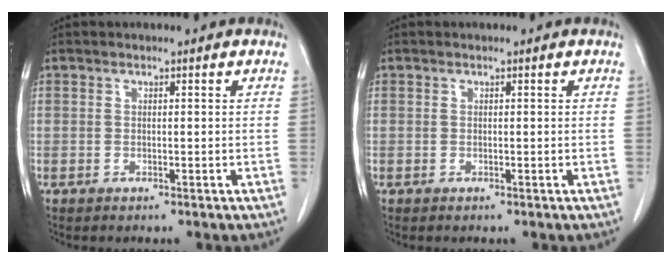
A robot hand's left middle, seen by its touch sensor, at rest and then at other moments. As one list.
[{"total": 0.0}]